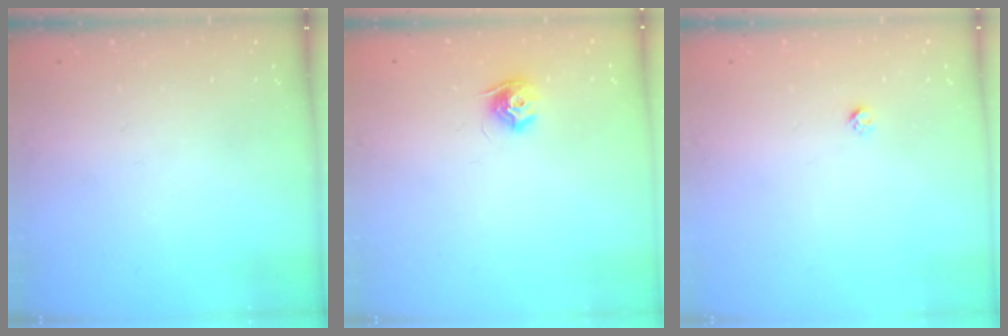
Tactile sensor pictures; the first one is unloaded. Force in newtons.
{"total": 8.7, "press": 8.7, "slide": 0.1}
{"total": 1.9, "press": 1.9, "slide": 0.1}